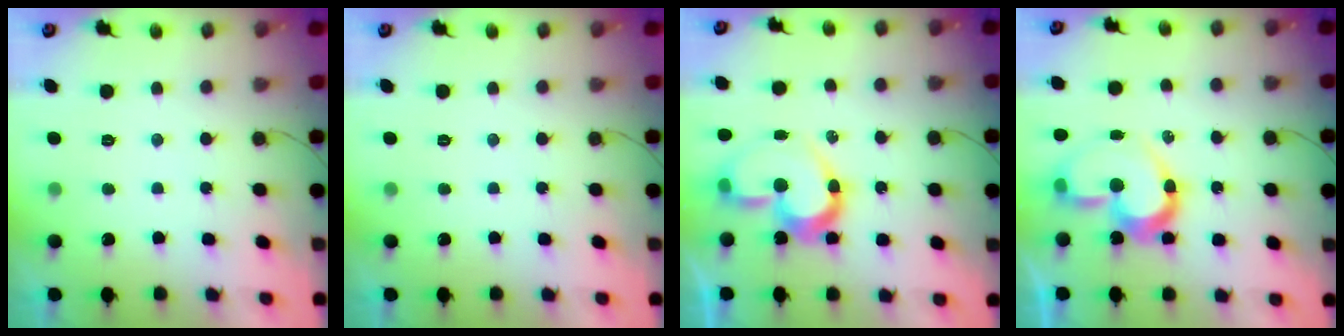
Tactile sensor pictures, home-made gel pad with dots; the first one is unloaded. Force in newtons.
{"total": 0.0}
{"total": 14.7, "press": 14.5, "slide": 2.4}
{"total": 14.7, "press": 14.5, "slide": 2.4}